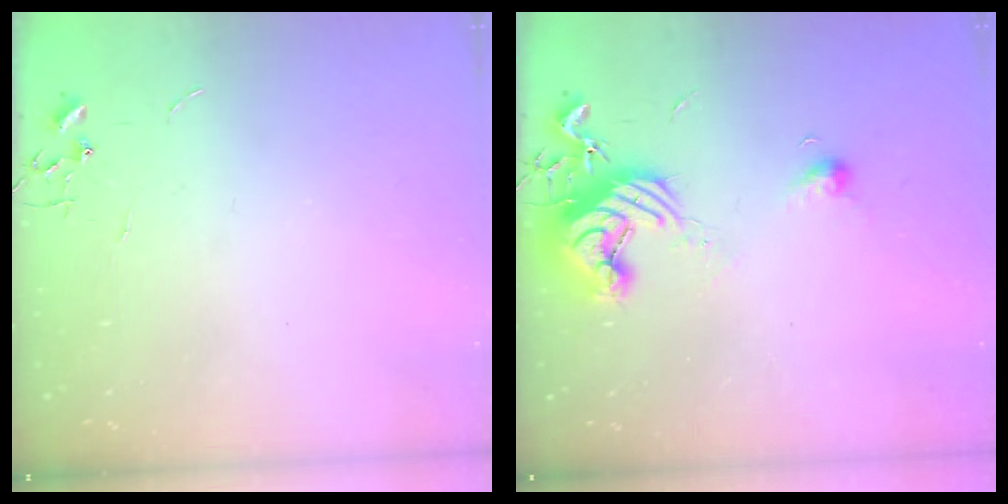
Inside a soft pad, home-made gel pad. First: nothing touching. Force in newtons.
{"total": 13.4, "press": 13.4, "slide": 1.2}